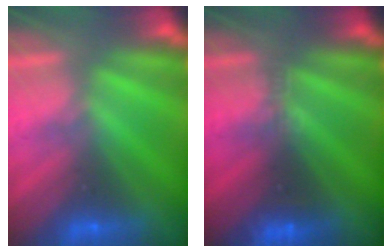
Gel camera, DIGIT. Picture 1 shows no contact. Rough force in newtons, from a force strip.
{"total": 2.9}